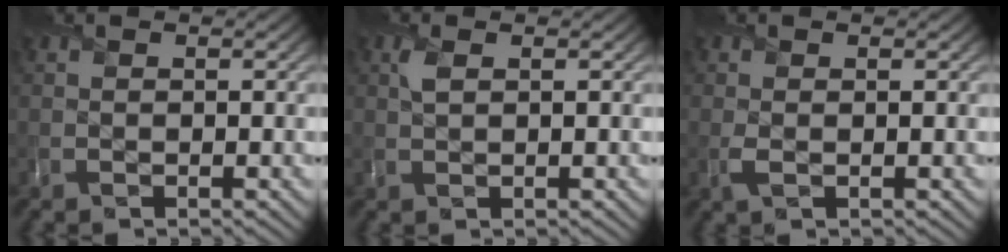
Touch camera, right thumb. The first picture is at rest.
{"total": 1.5, "force": [0.6, 0.7, 1.2], "torque": [-0.032, 0.002, 0.013]}
{"total": 1.0, "force": [-0.2, 0.6, 0.8], "torque": [-0.022, -0.003, -0.002]}